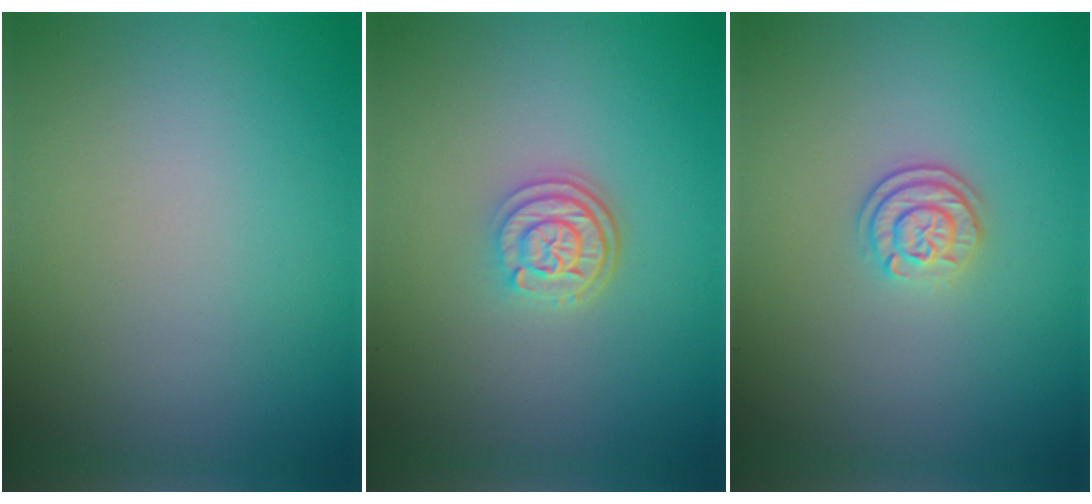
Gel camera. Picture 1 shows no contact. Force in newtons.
{"total": 2.9, "press": 2.4, "slide": 1.7}
{"total": 2.3, "press": 1.9, "slide": 1.2}